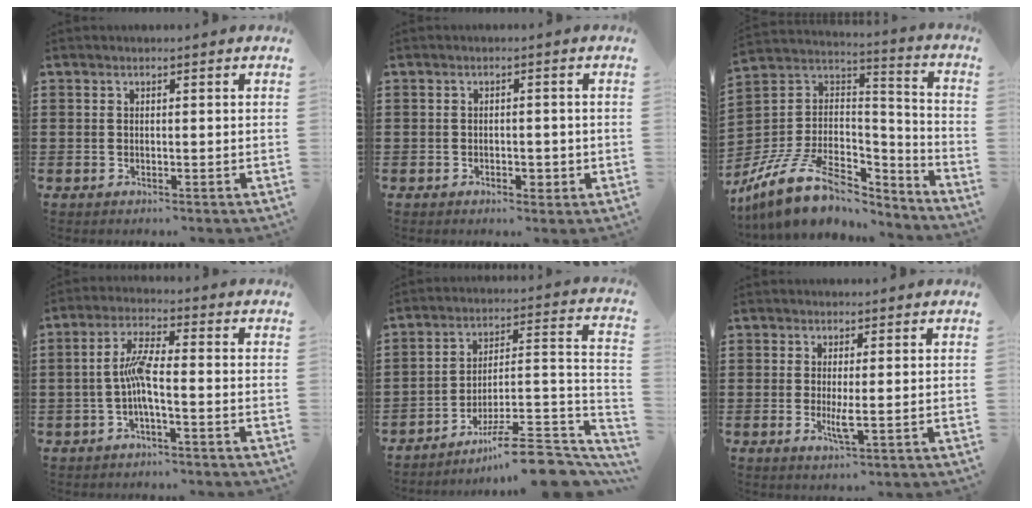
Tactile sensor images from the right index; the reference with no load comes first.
{"total": 1.7, "force": [-0.9, 1.1, 1.1], "torque": [-0.023, 0.002, -0.019]}
{"total": 13.0, "force": [-8.3, 6.2, 7.9], "torque": [-0.169, 0.021, -0.151]}
{"total": 5.6, "force": [-1.3, 0.9, 5.4], "torque": [-0.112, -0.002, -0.030]}
{"total": 10.0, "force": [-7.9, 1.4, 6.0], "torque": [-0.084, 0.017, -0.150]}
{"total": 2.5, "force": [-0.2, 0.2, 2.4], "torque": [-0.045, -0.004, -0.004]}